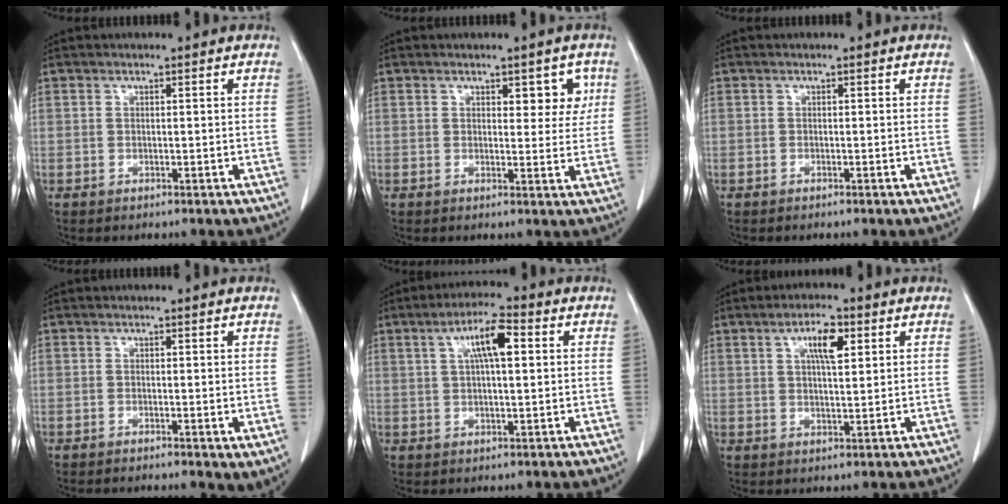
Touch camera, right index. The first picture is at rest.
{"total": 4.2, "force": [1.8, 2.3, 3.1], "torque": [-0.021, 0.001, 0.021]}
{"total": 0.0}
{"total": 1.9, "force": [-0.3, 0.7, 1.8], "torque": [-0.025, -0.006, -0.005]}
{"total": 7.0, "force": [2.1, 1.4, 6.6], "torque": [-0.117, 0.016, 0.036]}
{"total": 5.5, "force": [2.3, 1.4, 4.8], "torque": [-0.085, 0.003, 0.039]}